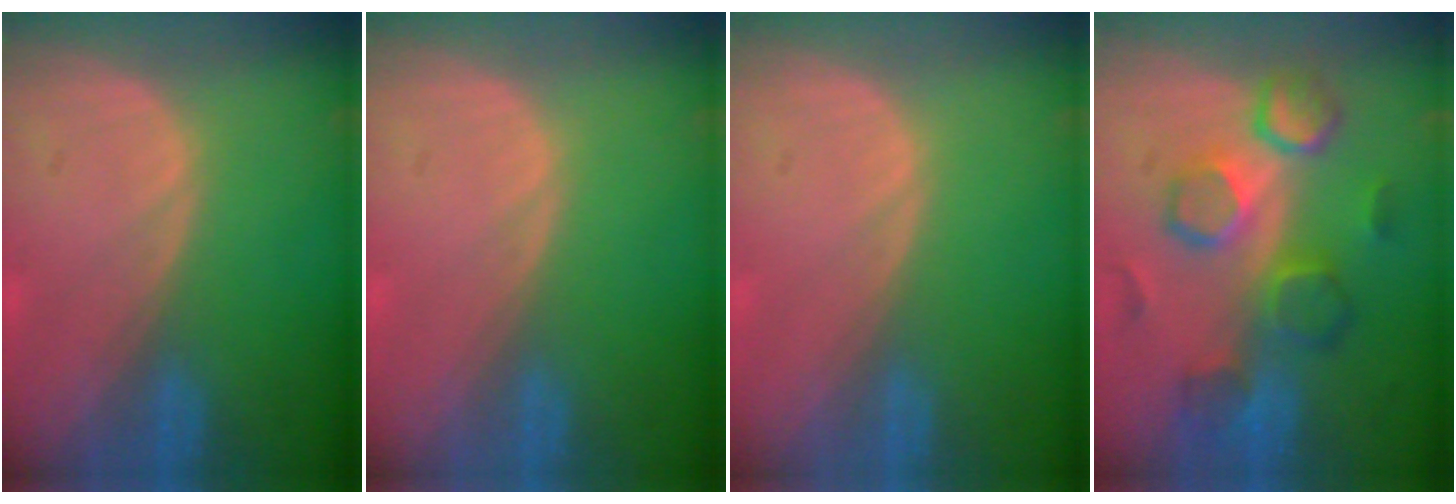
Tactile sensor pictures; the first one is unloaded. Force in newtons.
{"total": 0.0}
{"total": 0.0}
{"total": 9.3, "press": 9.0, "slide": 2.3}